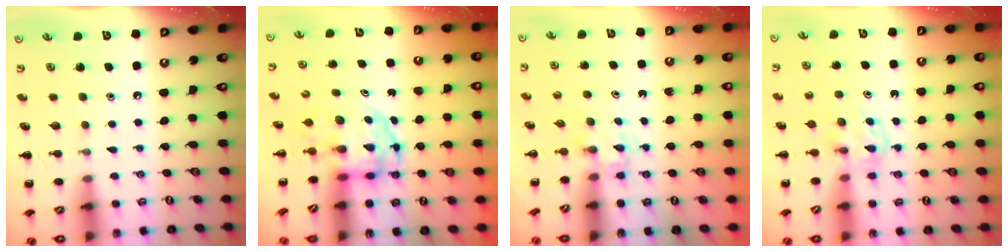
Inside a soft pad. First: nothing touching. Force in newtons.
{"total": 3.7, "press": 3.7, "slide": 0.5}
{"total": 1.7, "press": 1.4, "slide": 0.9}
{"total": 4.0, "press": 3.8, "slide": 1.3}